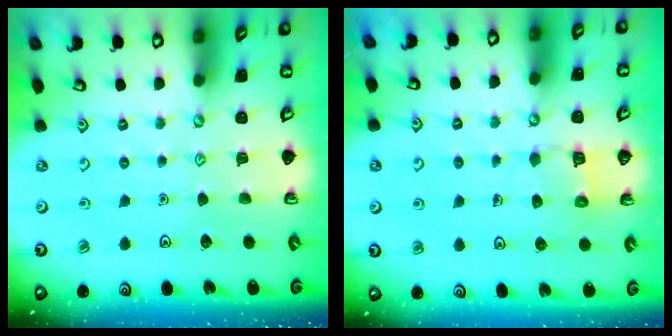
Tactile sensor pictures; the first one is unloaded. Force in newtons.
{"total": 5.5, "press": 5.5, "slide": 0.5}